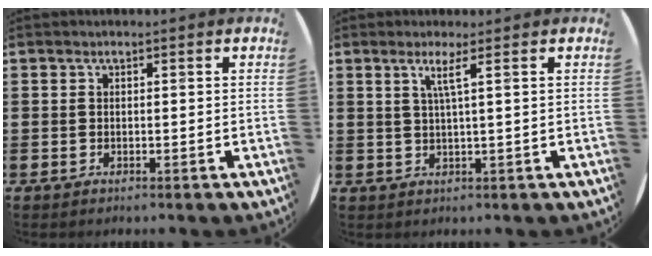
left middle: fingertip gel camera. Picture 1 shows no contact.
{"total": 2.4, "force": [1.1, -0.4, 2.1], "torque": [-0.042, -0.005, 0.016]}